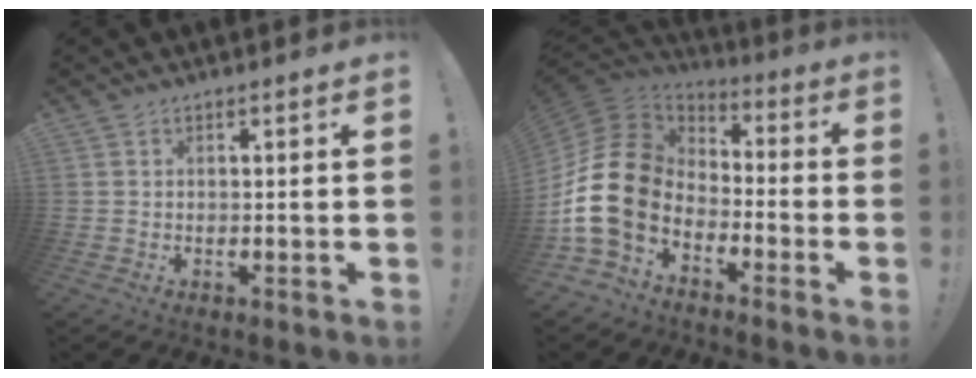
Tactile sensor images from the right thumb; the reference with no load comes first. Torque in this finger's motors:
{"motor_torque": [2.46, 2.55, 1.91, -0.86, 0.60]}